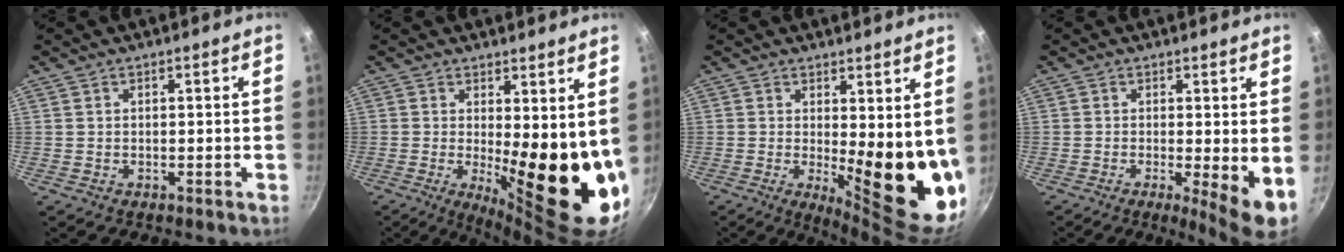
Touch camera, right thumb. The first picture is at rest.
{"total": 16.0, "force": [0.7, 5.4, 15.1], "torque": [-0.169, -0.040, 0.022]}
{"total": 14.3, "force": [0.9, 4.7, 13.5], "torque": [-0.143, -0.042, 0.023]}
{"total": 6.4, "force": [-0.5, 1.4, 6.2], "torque": [-0.086, -0.015, -0.006]}